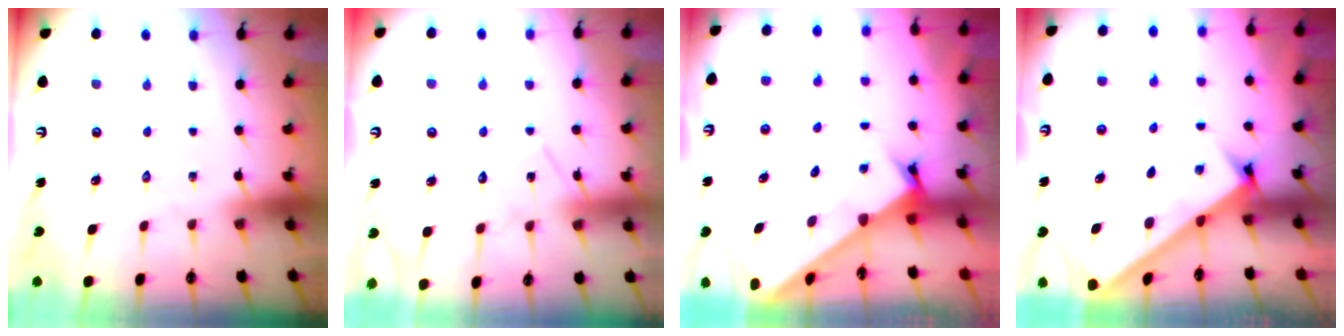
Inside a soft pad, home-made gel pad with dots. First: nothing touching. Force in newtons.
{"total": 9.4, "press": 9.4, "slide": 0.4}
{"total": 2.0, "press": 2.0, "slide": 0.2}
{"total": 2.7, "press": 2.7, "slide": 0.3}